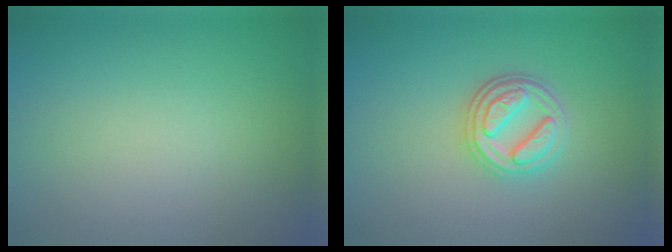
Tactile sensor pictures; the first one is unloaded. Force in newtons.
{"total": 3.6, "press": 3.1, "slide": 1.7}